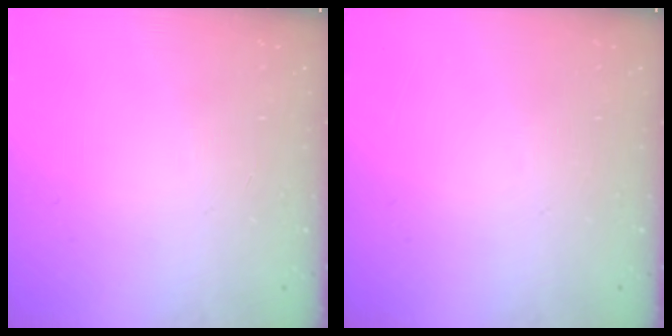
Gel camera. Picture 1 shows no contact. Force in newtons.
{"total": 0.0}